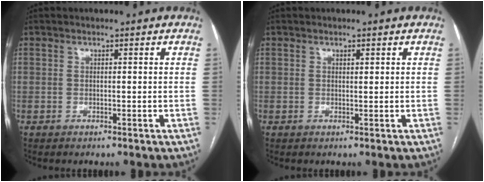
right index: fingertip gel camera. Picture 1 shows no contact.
{"total": 0.7, "force": [0.4, 0.2, 0.5], "torque": [-0.011, -0.001, 0.006]}